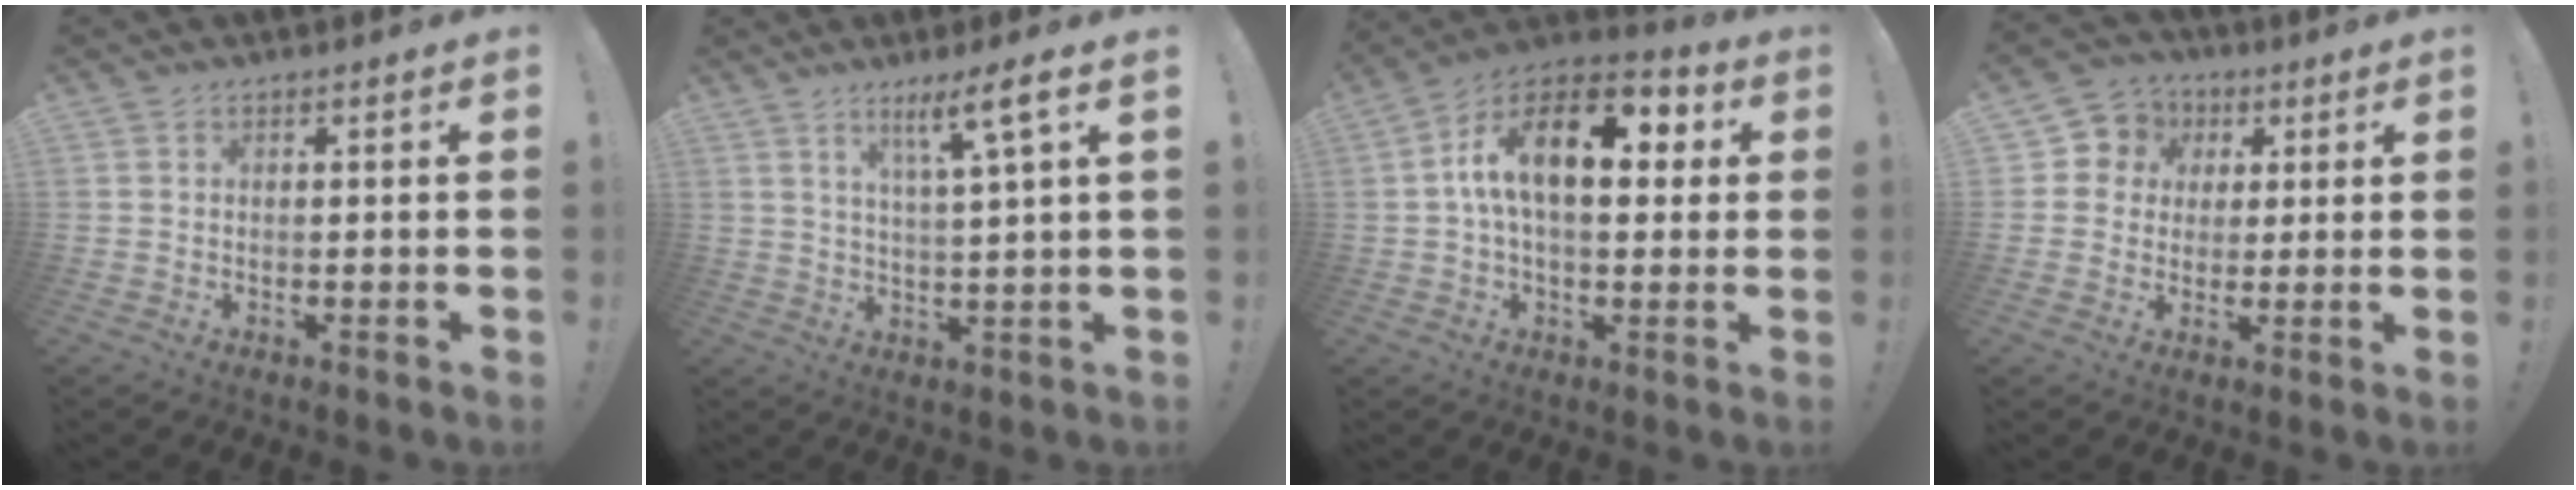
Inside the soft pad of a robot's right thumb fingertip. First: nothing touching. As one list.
[{"total": 8.7, "force": [4.3, -0.5, 7.5], "torque": [-0.123, -0.015, 0.060]}, {"total": 16.9, "force": [3.6, 8.6, 14.2], "torque": [-0.249, 0.001, 0.052]}, {"total": 7.3, "force": [1.0, 7.0, 1.7], "torque": [-0.023, -0.001, 0.025]}]